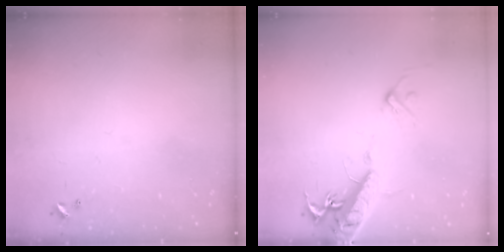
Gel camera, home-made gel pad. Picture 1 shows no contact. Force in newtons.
{"total": 17.9, "press": 17.6, "slide": 3.5}